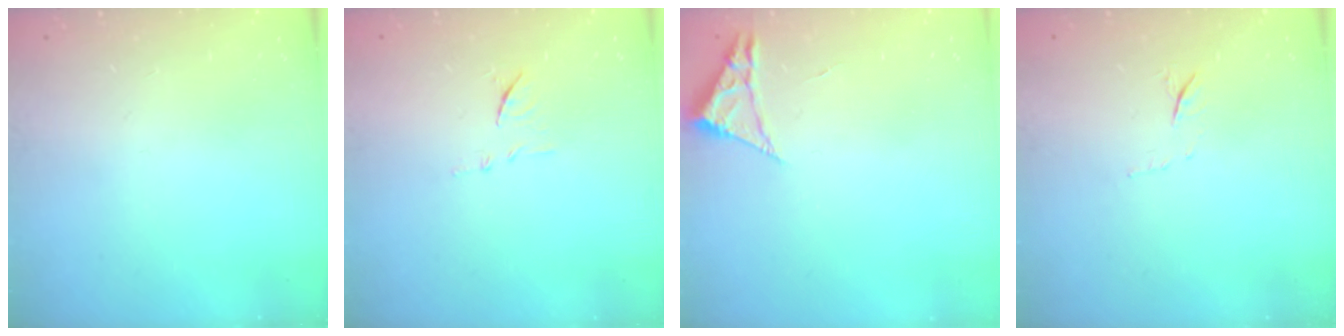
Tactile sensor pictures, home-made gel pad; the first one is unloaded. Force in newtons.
{"total": 8.2, "press": 8.2, "slide": 0.2}
{"total": 2.3, "press": 2.3, "slide": 0.4}
{"total": 6.1, "press": 5.9, "slide": 1.5}